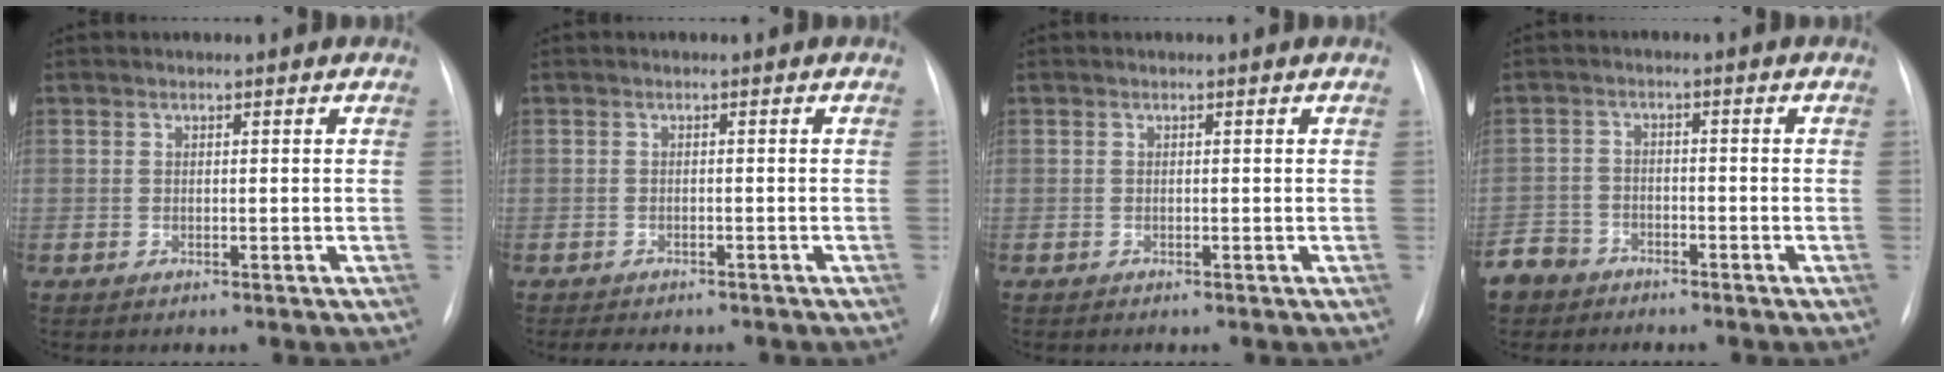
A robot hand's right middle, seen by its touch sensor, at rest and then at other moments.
{"total": 5.2, "force": [-4.3, 1.9, 2.1], "torque": [-0.031, -0.004, -0.051]}
{"total": 0.0}
{"total": 6.3, "force": [-4.9, 4.0, 0.3], "torque": [-0.011, -0.002, -0.094]}